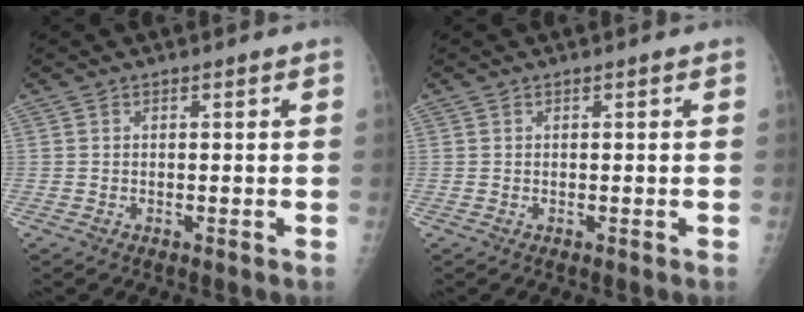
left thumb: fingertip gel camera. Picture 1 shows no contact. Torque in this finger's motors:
{"motor_torque": [0.00, 0.01, -0.03, -0.05, 0.00]}